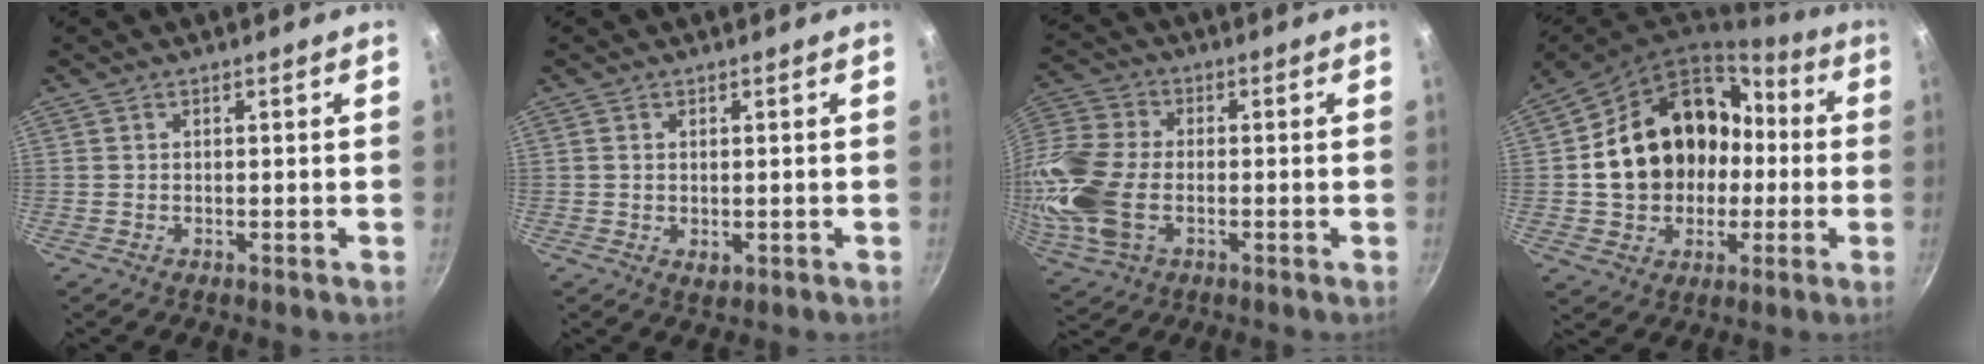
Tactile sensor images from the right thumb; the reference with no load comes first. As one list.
[{"total": 1.8, "force": [-0.1, 1.1, 1.4], "torque": [-0.021, -0.005, -0.001]}, {"total": 16.5, "force": [-2.9, 10.7, 12.2], "torque": [-0.266, 0.017, -0.064]}, {"total": 21.0, "force": [-0.2, 17.3, 11.9], "torque": [-0.171, 0.057, 0.011]}]